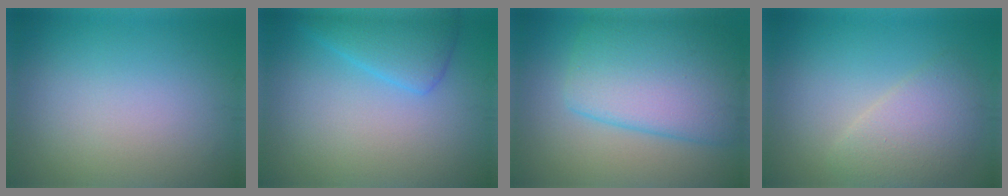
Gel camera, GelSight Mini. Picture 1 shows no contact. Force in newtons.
{"total": 3.5, "press": 3.5, "slide": 0.2}
{"total": 8.9, "press": 8.9, "slide": 0.2}
{"total": 3.6, "press": 3.6, "slide": 0.3}